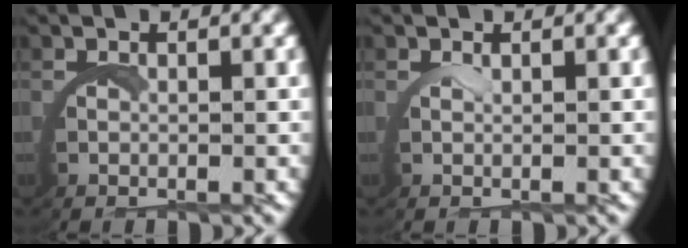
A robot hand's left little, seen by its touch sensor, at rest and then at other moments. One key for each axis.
{"total": 0.7, "fx": 0.5, "fy": -0.4, "fz": 0.2, "tx": -0.006, "ty": 0.004, "tz": 0.011}